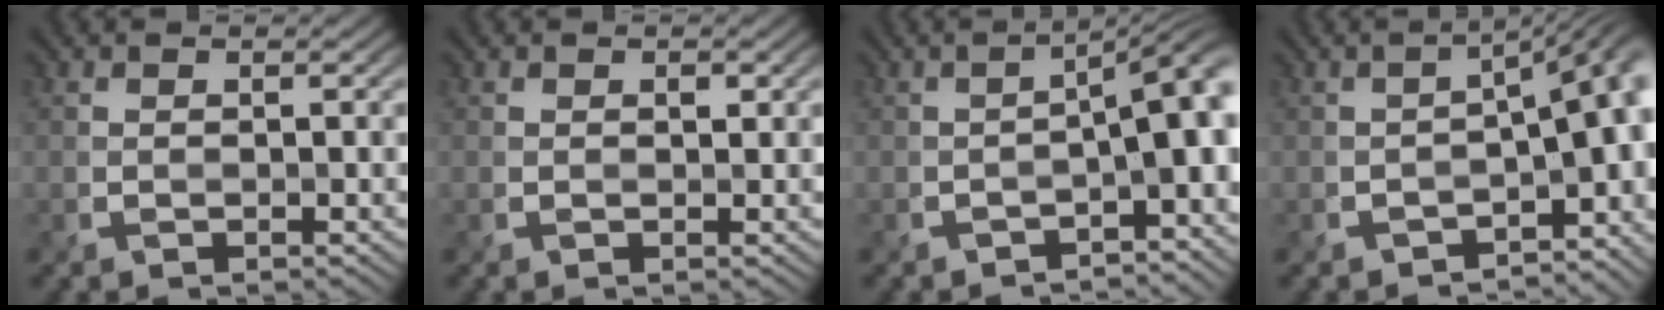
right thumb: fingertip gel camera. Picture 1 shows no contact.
{"total": 0.9, "force": [0.2, 0.5, 0.7], "torque": [-0.008, 0.000, 0.003]}
{"total": 6.5, "force": [-2.5, 1.6, 5.8], "torque": [-0.070, 0.005, -0.040]}
{"total": 9.8, "force": [-4.0, 4.0, 8.0], "torque": [-0.092, -0.026, -0.049]}